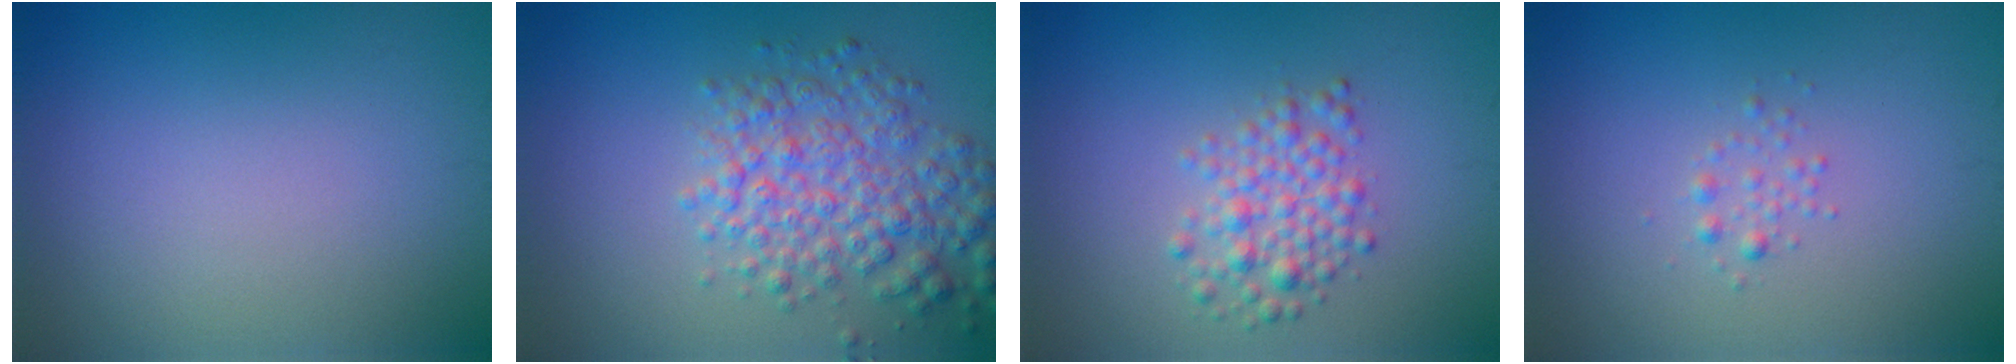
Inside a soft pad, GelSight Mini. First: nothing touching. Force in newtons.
{"total": 5.4, "press": 5.4, "slide": 0.2}
{"total": 3.0, "press": 3.0, "slide": 0.2}
{"total": 0.9, "press": 0.9, "slide": 0.0}